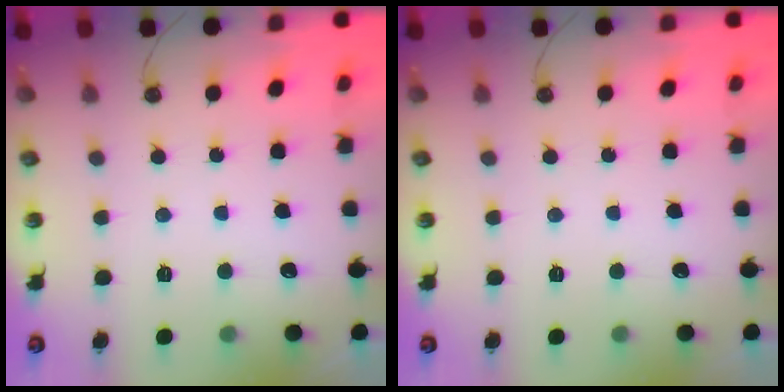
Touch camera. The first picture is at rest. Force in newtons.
{"total": 0.0}